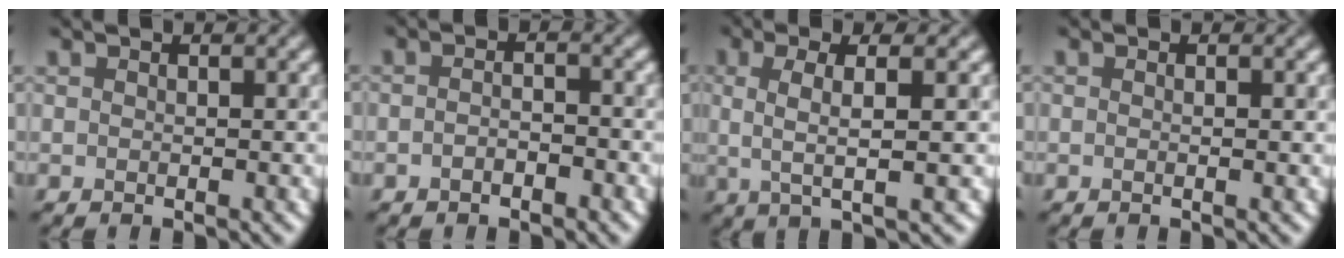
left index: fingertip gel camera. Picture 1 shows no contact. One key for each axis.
{"total": 1.4, "fx": -1.3, "fy": 0.4, "fz": 0.5, "tx": -0.015, "ty": 0.000, "tz": -0.019}
{"total": 3.8, "fx": 0.3, "fy": 0.8, "fz": 3.7, "tx": -0.069, "ty": 0.006, "tz": 0.011}
{"total": 0.9, "fx": -0.1, "fy": 0.4, "fz": 0.8, "tx": 0.000, "ty": -0.008, "tz": -0.014}